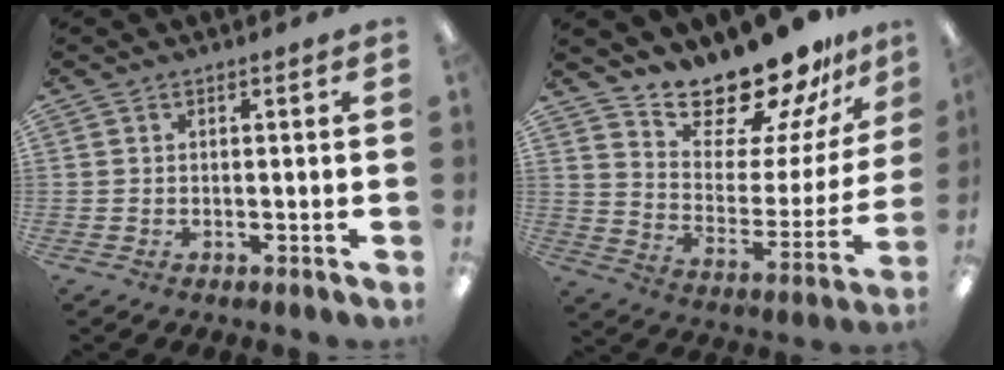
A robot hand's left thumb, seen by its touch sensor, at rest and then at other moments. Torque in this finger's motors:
{"motor_torque": [0.11, 0.59, 1.44, -1.33, 0.05]}